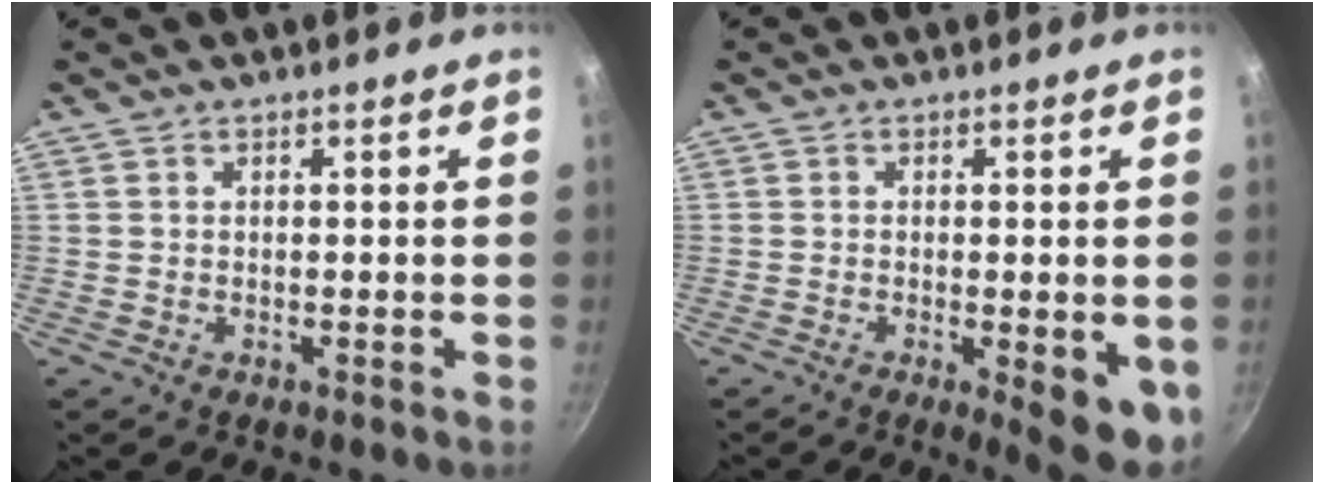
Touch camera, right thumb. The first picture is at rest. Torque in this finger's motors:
{"motor_torque": [0.01, 0.35, 0.36, 0.30, 0.06]}